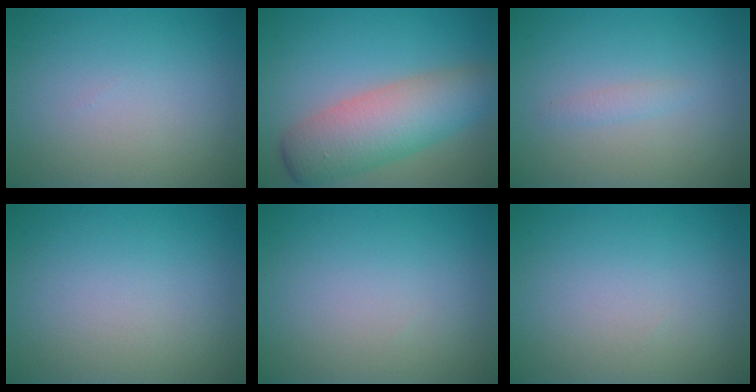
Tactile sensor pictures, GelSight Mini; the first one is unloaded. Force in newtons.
{"total": 7.2, "press": 7.2, "slide": 0.2}
{"total": 0.9, "press": 0.9, "slide": 0.0}
{"total": 0.0}
{"total": 0.0}
{"total": 0.0}